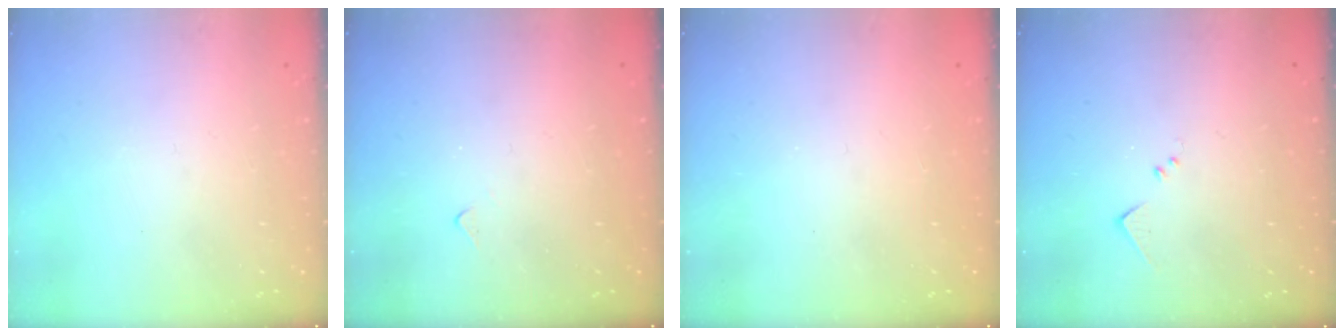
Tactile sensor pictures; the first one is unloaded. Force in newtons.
{"total": 3.9, "press": 3.9, "slide": 0.5}
{"total": 1.0, "press": 1.0, "slide": 0.1}
{"total": 6.0, "press": 6.0, "slide": 0.5}